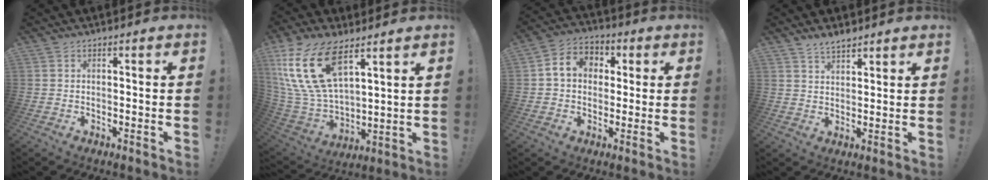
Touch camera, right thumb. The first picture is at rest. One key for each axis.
{"total": 21.4, "fx": 11.1, "fy": 10.7, "fz": 14.8, "tx": -0.322, "ty": -0.050, "tz": 0.209}
{"total": 9.0, "fx": 1.8, "fy": 7.4, "fz": 4.8, "tx": -0.087, "ty": 0.017, "tz": 0.039}
{"total": 4.4, "fx": 3.8, "fy": 1.6, "fz": 1.5, "tx": -0.031, "ty": -0.021, "tz": 0.072}